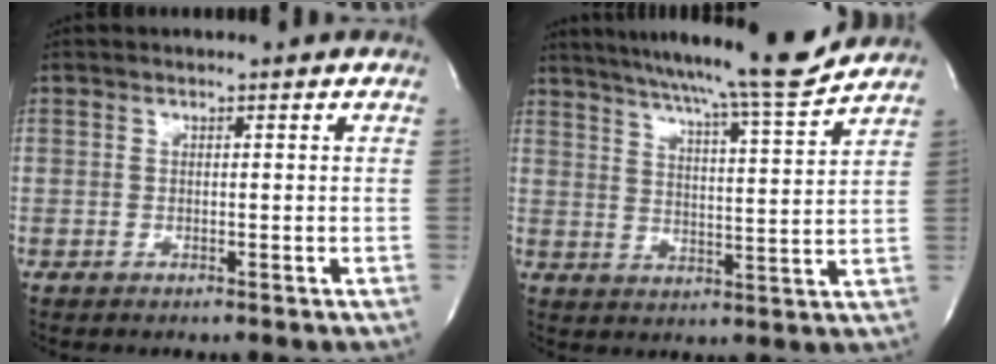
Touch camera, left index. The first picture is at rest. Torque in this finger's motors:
{"motor_torque": [0.66, -0.59, 0.12, 0.01]}